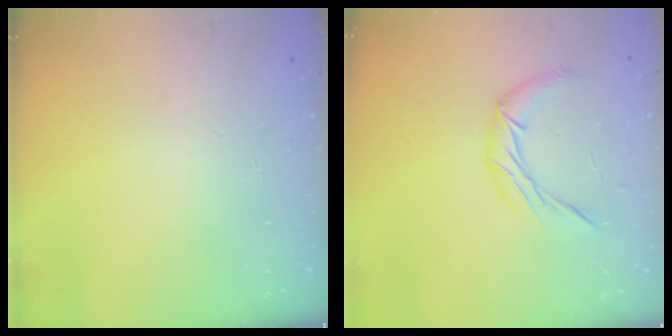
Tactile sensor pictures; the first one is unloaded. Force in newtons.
{"total": 9.3, "press": 9.3, "slide": 0.2}